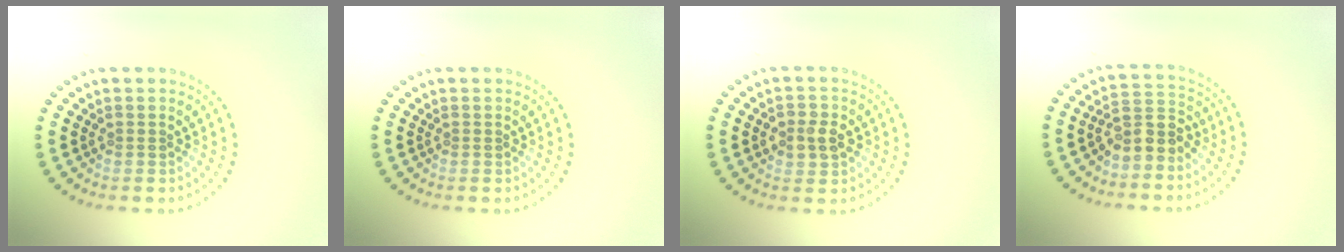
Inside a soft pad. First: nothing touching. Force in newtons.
{"total": 0.0}
{"total": 2.4, "press": 2.4, "slide": 0.2}
{"total": 3.2, "press": 2.9, "slide": 1.4}